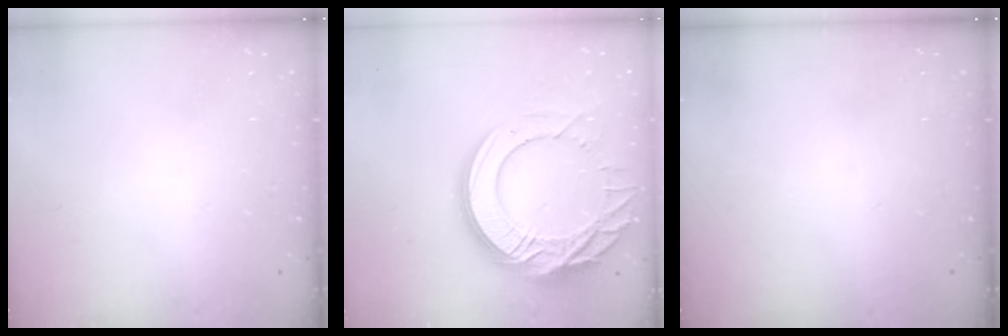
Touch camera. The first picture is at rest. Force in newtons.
{"total": 22.6, "press": 22.5, "slide": 2.2}
{"total": 0.0}